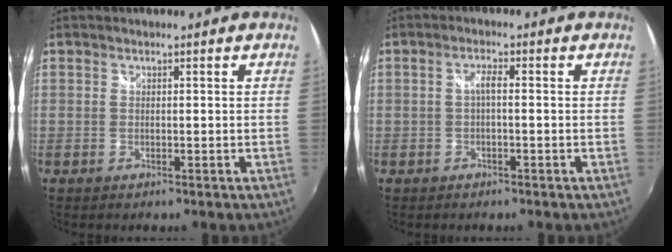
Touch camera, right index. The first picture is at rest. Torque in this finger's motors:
{"motor_torque": [0.59, 0.00, 0.31, 0.06]}